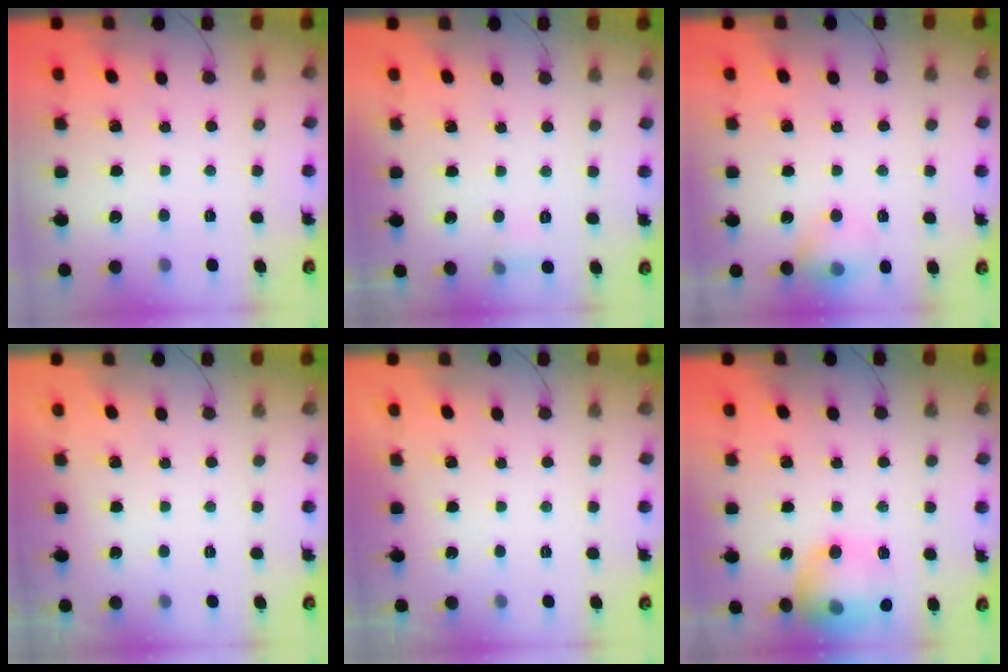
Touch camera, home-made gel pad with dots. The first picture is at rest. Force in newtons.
{"total": 4.7, "press": 4.5, "slide": 1.5}
{"total": 8.6, "press": 8.6, "slide": 1.2}
{"total": 0.0}
{"total": 0.0}
{"total": 15.6, "press": 15.5, "slide": 1.2}